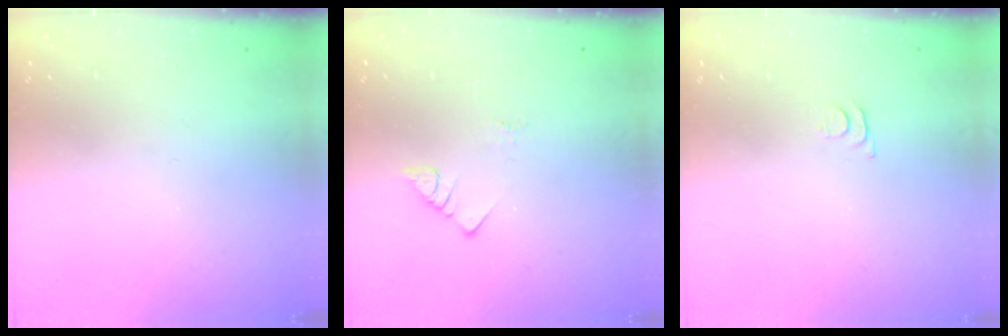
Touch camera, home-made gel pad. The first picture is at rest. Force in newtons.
{"total": 2.8, "press": 2.8, "slide": 0.4}
{"total": 3.4, "press": 3.4, "slide": 0.5}